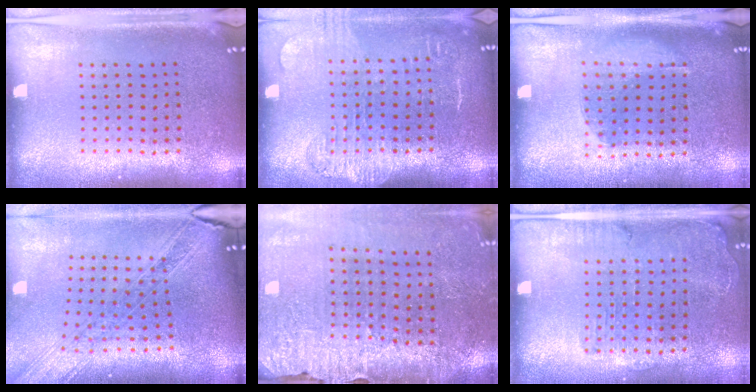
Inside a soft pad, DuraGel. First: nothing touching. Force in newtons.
{"total": 1.8, "press": 1.5, "slide": 1.0}
{"total": 1.1, "press": 0.8, "slide": 0.8}
{"total": 1.9, "press": 1.7, "slide": 0.9}
{"total": 3.2, "press": 3.2, "slide": 0.5}
{"total": 1.4, "press": 1.3, "slide": 0.5}